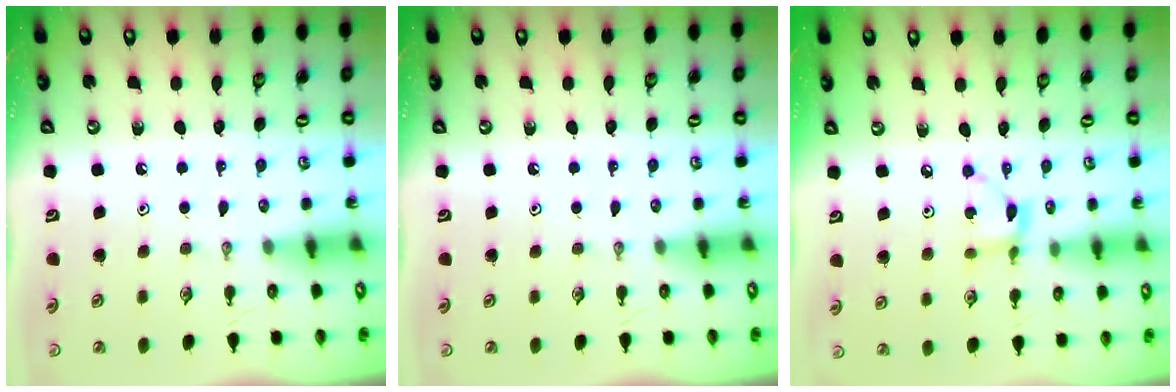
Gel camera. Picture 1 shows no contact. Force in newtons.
{"total": 0.0}
{"total": 3.7, "press": 3.7, "slide": 0.2}